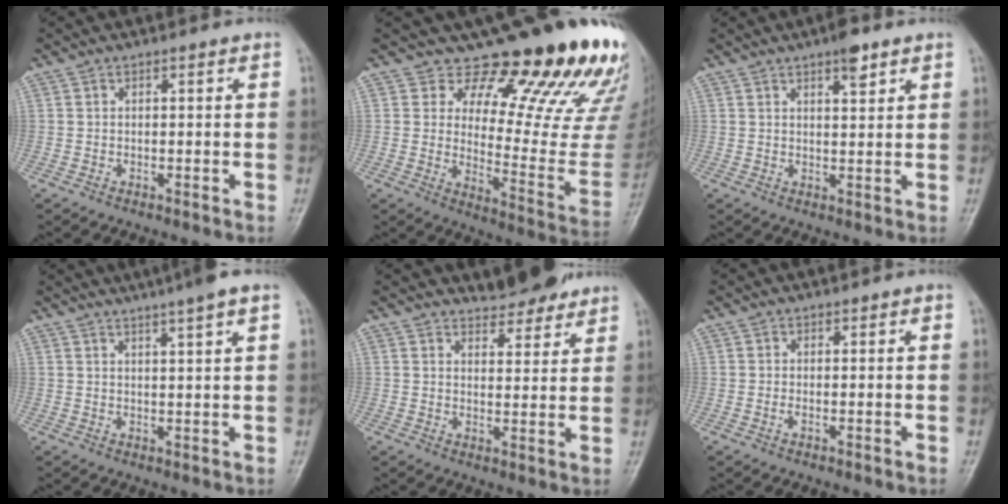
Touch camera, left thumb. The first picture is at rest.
{"total": 18.9, "force": [15.4, 5.6, 9.4], "torque": [-0.072, -0.141, 0.194]}
{"total": 4.0, "force": [2.6, 1.2, 2.8], "torque": [-0.034, -0.012, 0.037]}
{"total": 7.2, "force": [5.3, -0.1, 4.9], "torque": [-0.067, 0.005, 0.072]}
{"total": 6.8, "force": [6.2, 2.4, 1.5], "torque": [0.001, -0.043, 0.086]}
{"total": 0.7, "force": [-0.1, 0.3, 0.6], "torque": [-0.009, 0.000, -0.002]}